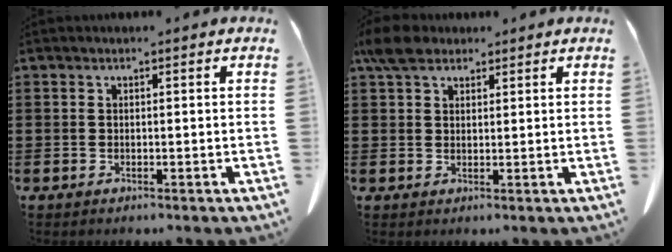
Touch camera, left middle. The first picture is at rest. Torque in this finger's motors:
{"motor_torque": [1.39, 0.75, 0.16, 0.12]}